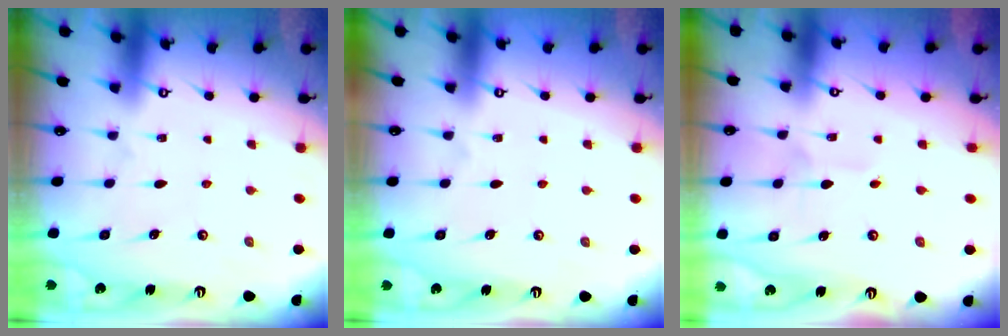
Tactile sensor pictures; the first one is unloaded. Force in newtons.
{"total": 0.9, "press": 0.9, "slide": 0.2}
{"total": 1.6, "press": 1.5, "slide": 0.1}